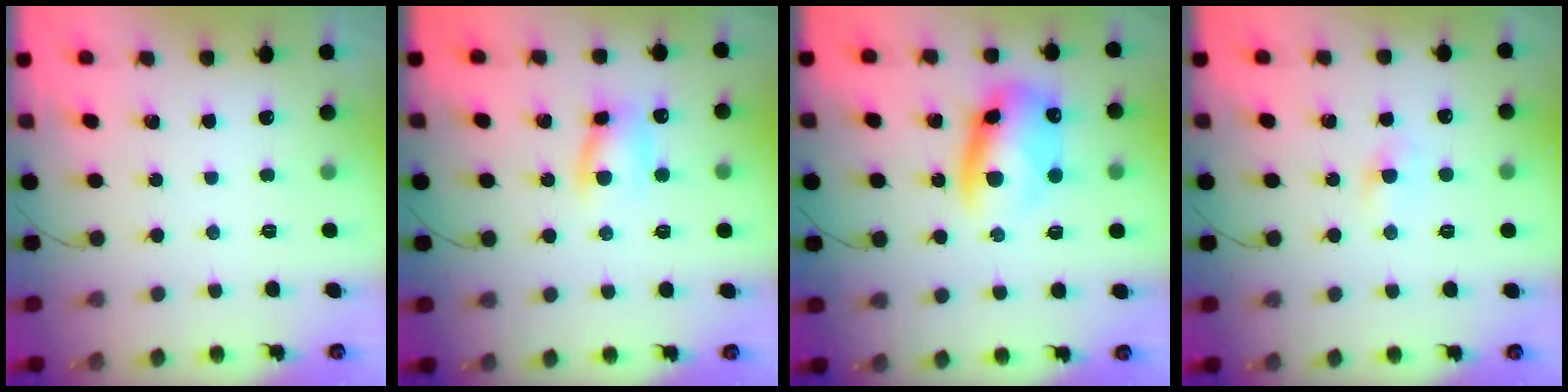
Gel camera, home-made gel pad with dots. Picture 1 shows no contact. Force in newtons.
{"total": 7.7, "press": 7.7, "slide": 0.4}
{"total": 11.1, "press": 10.8, "slide": 2.3}
{"total": 2.2, "press": 1.9, "slide": 1.1}